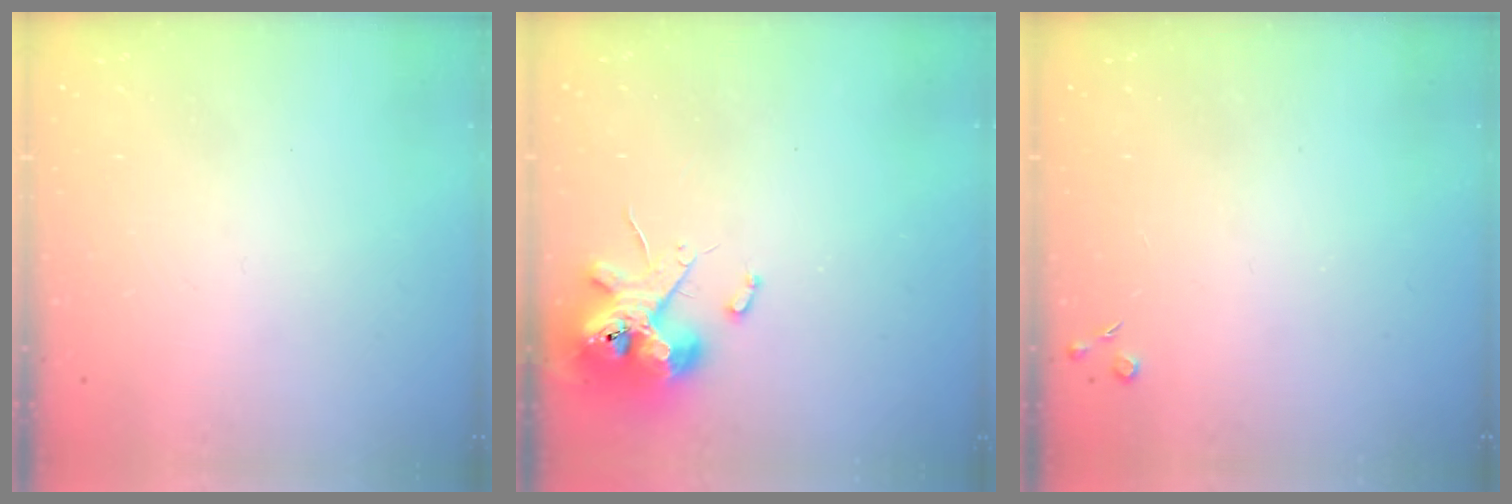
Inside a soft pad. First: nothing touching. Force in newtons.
{"total": 12.1, "press": 12.0, "slide": 1.6}
{"total": 4.2, "press": 4.1, "slide": 0.6}